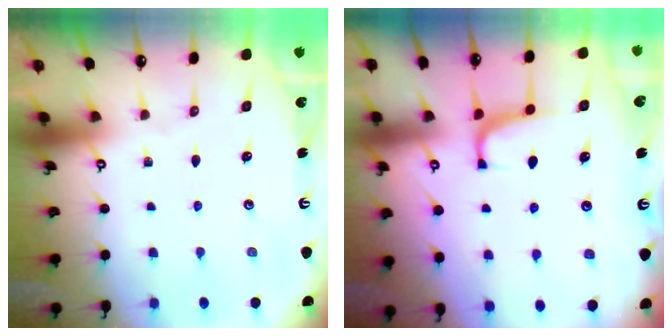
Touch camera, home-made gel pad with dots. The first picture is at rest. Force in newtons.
{"total": 1.4, "press": 1.2, "slide": 0.7}